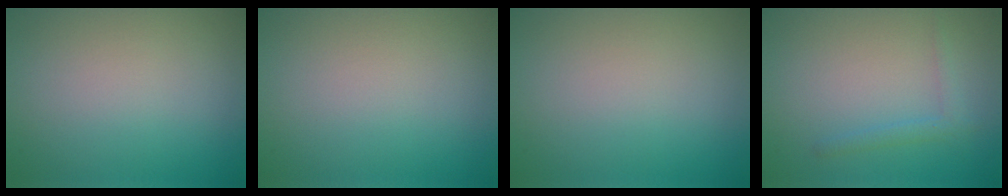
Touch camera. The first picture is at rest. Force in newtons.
{"total": 0.0}
{"total": 0.0}
{"total": 1.3, "press": 1.3, "slide": 0.1}